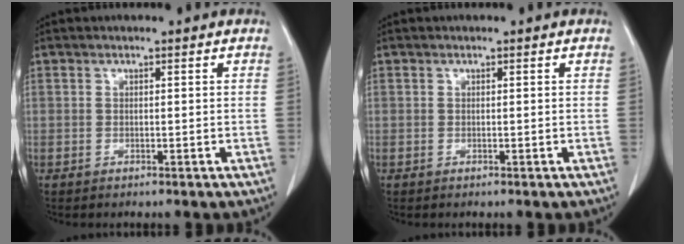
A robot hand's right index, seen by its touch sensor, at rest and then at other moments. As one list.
[{"total": 0.0}]